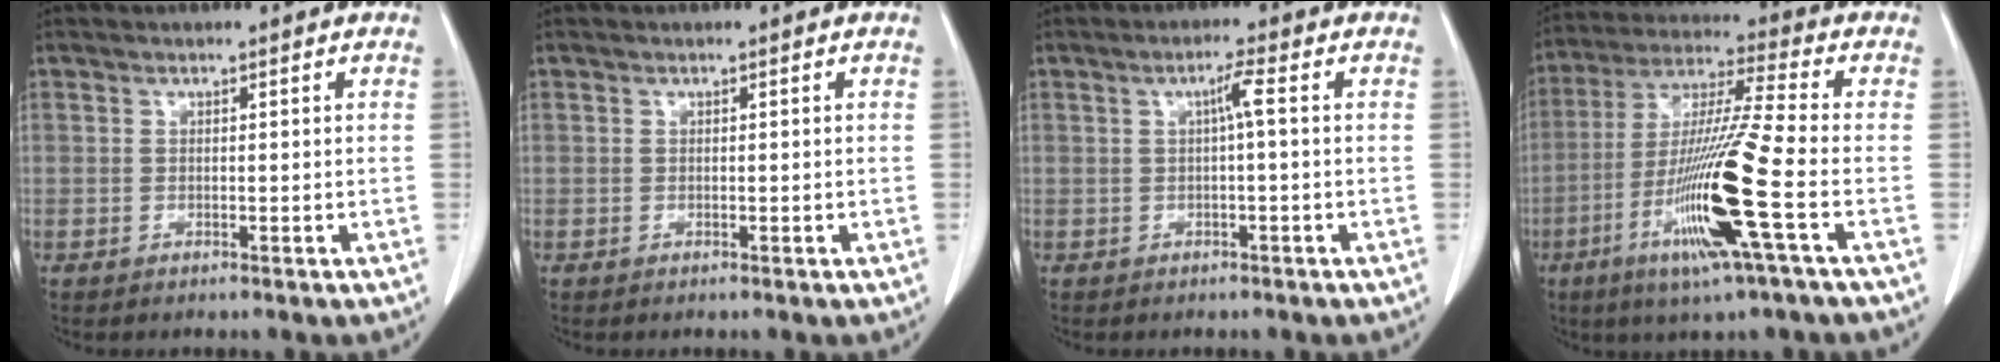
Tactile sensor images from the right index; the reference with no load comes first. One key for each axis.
{"total": 0.0}
{"total": 2.4, "fx": 0.2, "fy": -0.2, "fz": 2.4, "tx": -0.041, "ty": 0.005, "tz": 0.004}
{"total": 16.5, "fx": -5.5, "fy": -1.0, "fz": 15.5, "tx": -0.313, "ty": -0.023, "tz": -0.111}